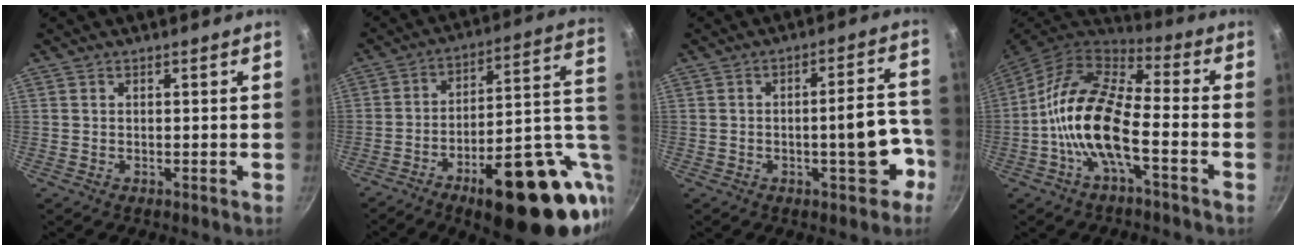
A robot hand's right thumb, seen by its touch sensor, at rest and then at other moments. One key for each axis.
{"total": 26.9, "fx": -5.3, "fy": 11.3, "fz": 23.9, "tx": -0.291, "ty": 0.017, "tz": -0.055}
{"total": 9.5, "fx": -3.8, "fy": 3.6, "fz": 8.0, "tx": -0.066, "ty": 0.049, "tz": -0.045}
{"total": 15.2, "fx": -4.2, "fy": 6.1, "fz": 13.3, "tx": -0.253, "ty": 0.041, "tz": -0.099}